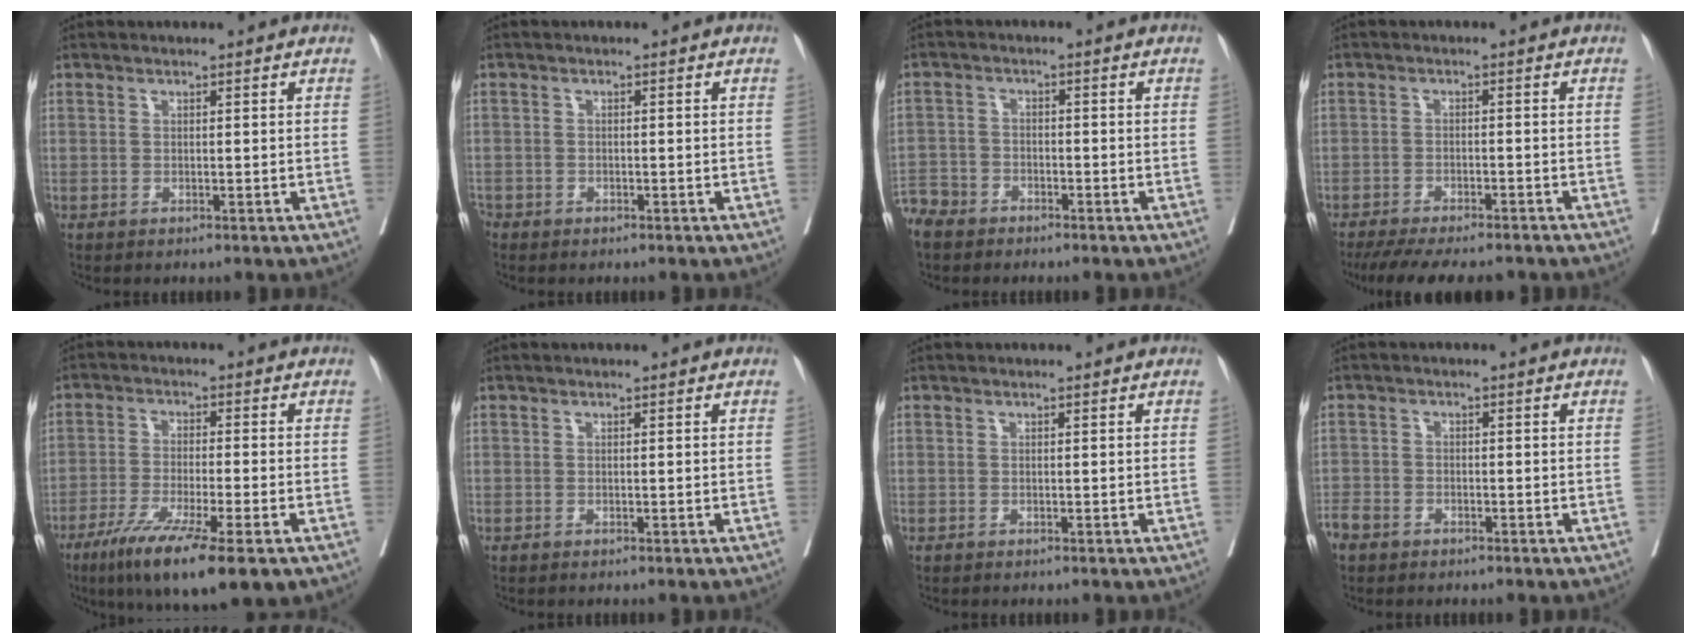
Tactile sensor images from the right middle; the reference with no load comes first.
{"total": 2.1, "force": [-1.4, 1.5, 0.1], "torque": [-0.008, 0.005, -0.030]}
{"total": 5.2, "force": [-4.4, 2.7, 0.7], "torque": [-0.017, -0.003, -0.089]}
{"total": 13.3, "force": [-11.5, 3.0, 6.0], "torque": [-0.105, -0.014, -0.157]}
{"total": 13.4, "force": [-8.0, 1.3, 10.6], "torque": [-0.168, -0.035, -0.131]}
{"total": 0.0}
{"total": 0.0}
{"total": 3.2, "force": [-2.4, 1.8, 1.0], "torque": [-0.024, 0.001, -0.045]}